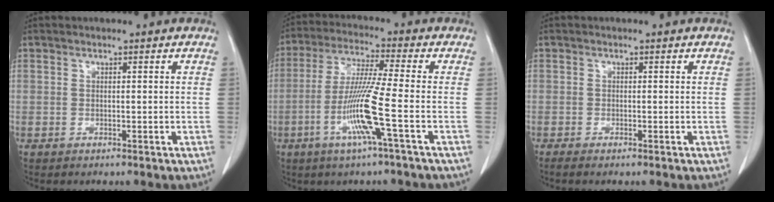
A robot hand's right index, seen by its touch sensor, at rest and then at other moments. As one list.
[{"total": 10.5, "force": [-3.4, -1.3, 9.8], "torque": [-0.195, -0.013, -0.068]}, {"total": 1.0, "force": [-0.8, -0.1, 0.7], "torque": [-0.013, -0.002, -0.015]}]